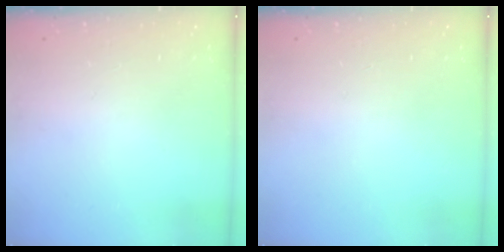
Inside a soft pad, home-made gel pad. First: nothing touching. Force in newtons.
{"total": 0.0}